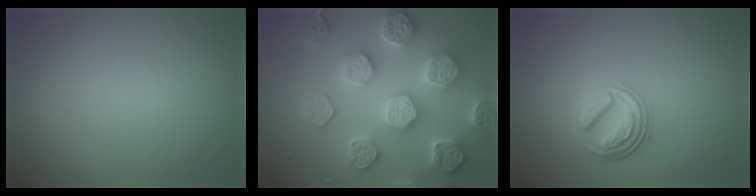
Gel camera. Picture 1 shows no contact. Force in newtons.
{"total": 7.8, "press": 7.7, "slide": 1.7}
{"total": 4.6, "press": 3.4, "slide": 3.0}